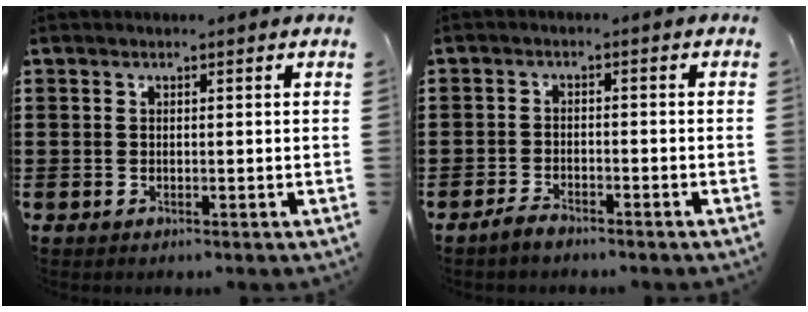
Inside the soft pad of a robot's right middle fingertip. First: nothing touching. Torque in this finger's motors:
{"motor_torque": [1.39, 0.33, 0.15, 0.04]}